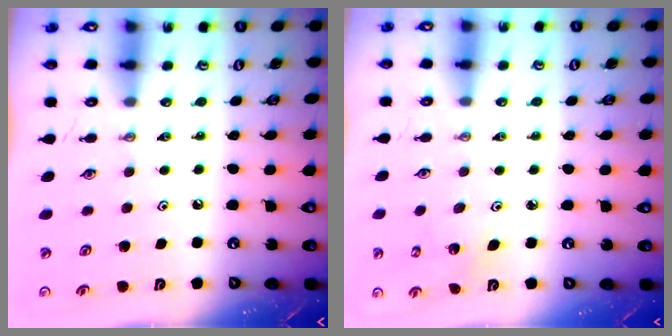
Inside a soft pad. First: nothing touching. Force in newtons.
{"total": 2.3, "press": 2.3, "slide": 0.2}